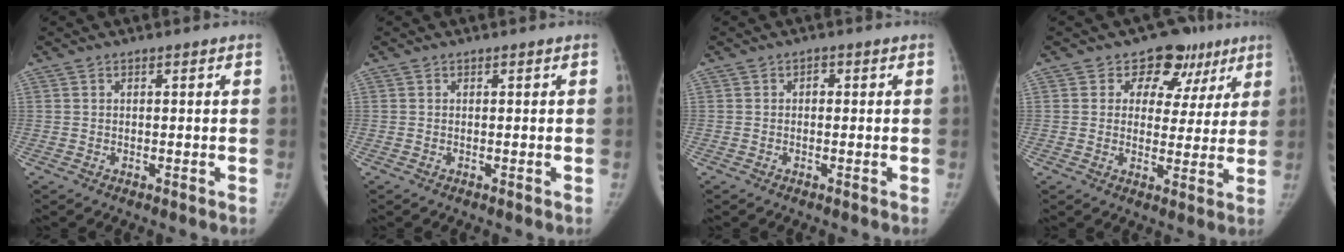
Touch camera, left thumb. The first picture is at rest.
{"total": 0.0}
{"total": 1.1, "force": [0.0, 0.8, 0.7], "torque": [-0.004, 0.004, -0.005]}
{"total": 10.0, "force": [5.5, 7.6, 3.3], "torque": [0.013, -0.010, 0.070]}